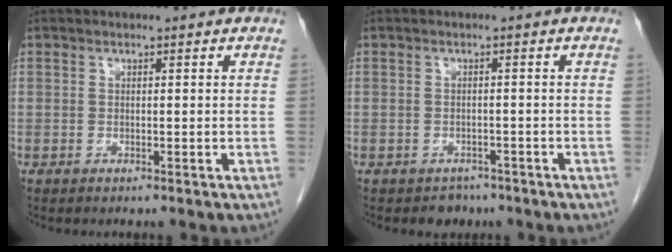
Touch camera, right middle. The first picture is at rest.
{"total": 2.2, "force": [-1.6, 1.4, 0.1], "torque": [-0.010, 0.004, -0.023]}